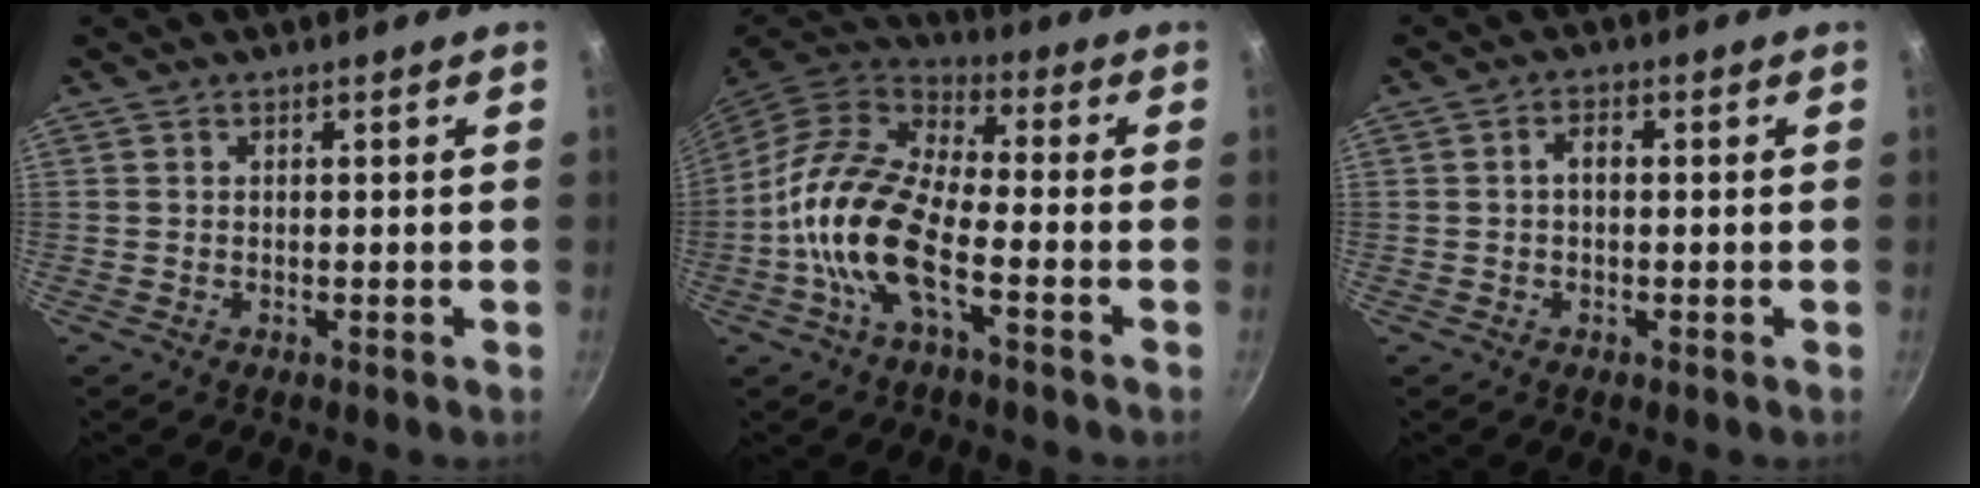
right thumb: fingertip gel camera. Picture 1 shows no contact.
{"total": 15.0, "force": [-4.5, 6.2, 12.9], "torque": [-0.247, 0.035, -0.103]}
{"total": 2.2, "force": [0.0, 1.3, 1.7], "torque": [-0.031, 0.012, -0.002]}